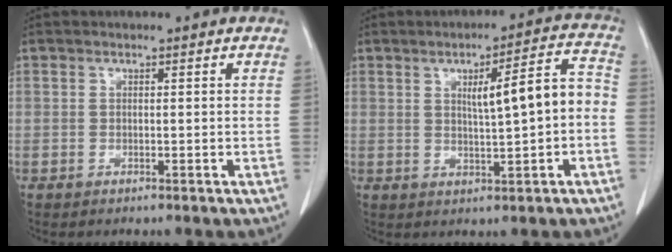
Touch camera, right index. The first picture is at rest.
{"total": 8.3, "force": [0.0, 1.1, 8.2], "torque": [-0.116, 0.021, 0.003]}